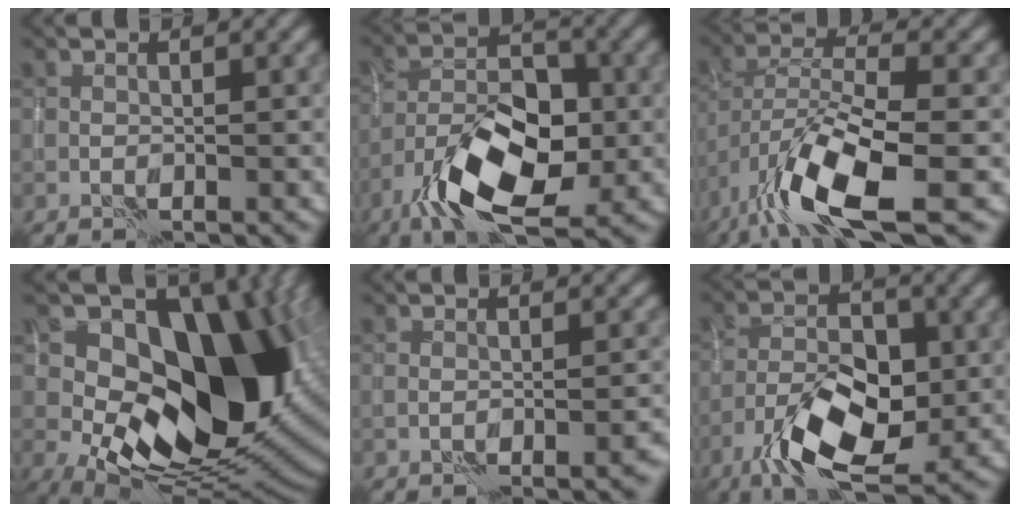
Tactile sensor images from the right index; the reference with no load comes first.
{"total": 9.2, "force": [-4.2, 4.2, 7.1], "torque": [-0.127, 0.010, -0.078]}
{"total": 9.6, "force": [-5.0, 2.8, 7.7], "torque": [-0.144, 0.001, -0.097]}
{"total": 17.5, "force": [3.6, 10.8, 13.4], "torque": [-0.189, 0.017, 0.063]}
{"total": 1.2, "force": [-0.8, 0.2, 0.9], "torque": [-0.014, 0.007, -0.011]}
{"total": 8.0, "force": [-3.4, 3.4, 6.4], "torque": [-0.115, 0.006, -0.064]}